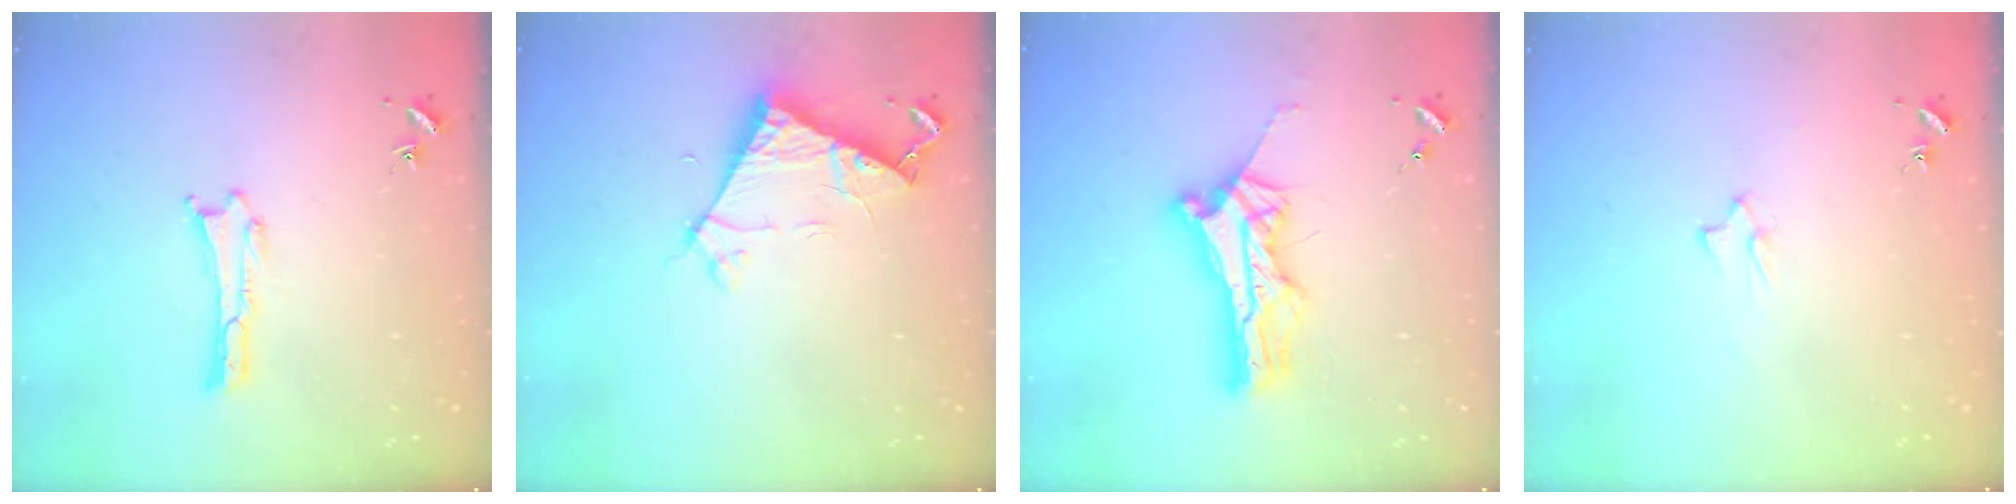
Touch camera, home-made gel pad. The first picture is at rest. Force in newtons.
{"total": 6.4, "press": 6.4, "slide": 0.4}
{"total": 10.1, "press": 10.1, "slide": 1.0}
{"total": 2.3, "press": 2.3, "slide": 0.2}